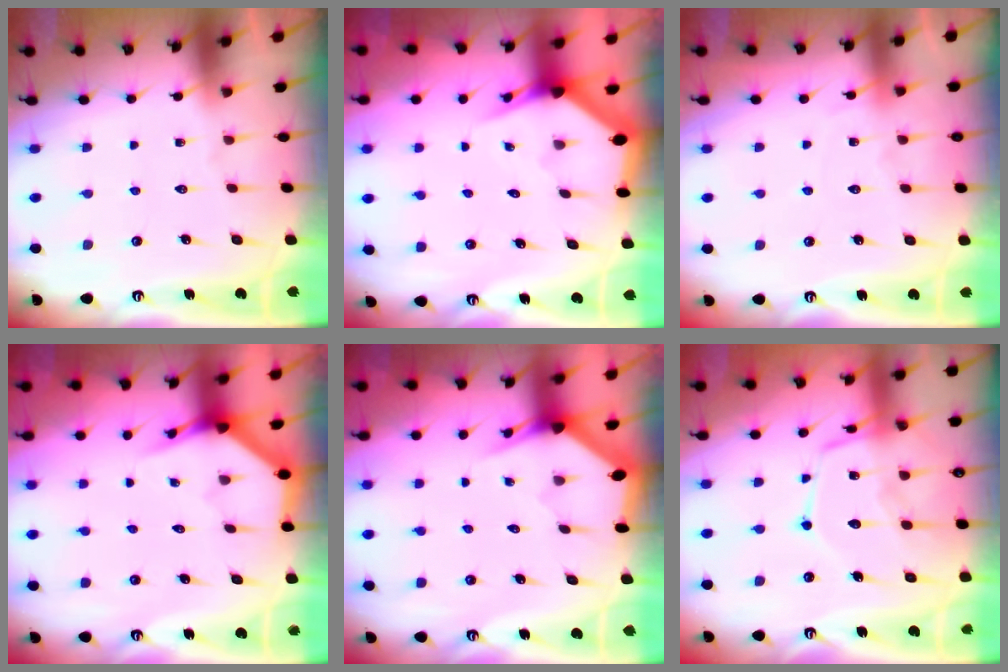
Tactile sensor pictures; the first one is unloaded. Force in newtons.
{"total": 2.9, "press": 2.9, "slide": 0.2}
{"total": 6.4, "press": 6.4, "slide": 0.8}
{"total": 3.8, "press": 3.8, "slide": 0.2}
{"total": 3.0, "press": 3.0, "slide": 0.1}
{"total": 14.6, "press": 14.6, "slide": 1.3}